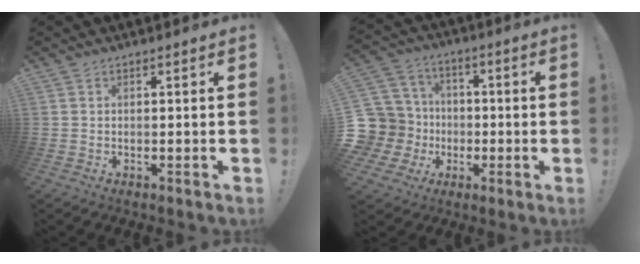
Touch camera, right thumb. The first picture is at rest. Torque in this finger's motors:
{"motor_torque": [2.19, 0.78, 1.27, -1.44, 0.10]}